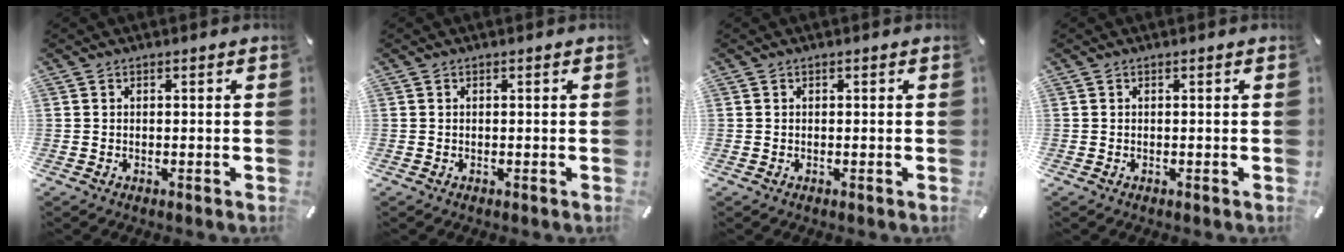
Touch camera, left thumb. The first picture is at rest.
{"total": 0.0}
{"total": 0.0}
{"total": 0.0}